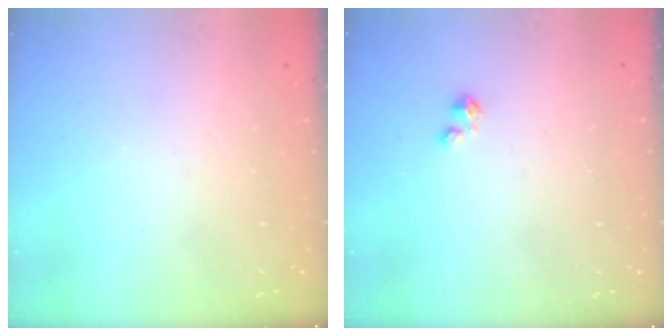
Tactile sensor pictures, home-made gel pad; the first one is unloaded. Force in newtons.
{"total": 0.5, "press": 0.5, "slide": 0.2}